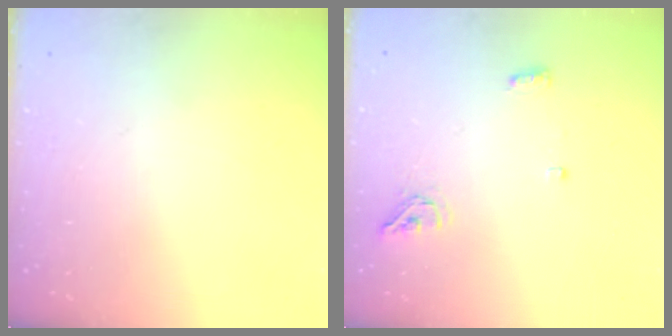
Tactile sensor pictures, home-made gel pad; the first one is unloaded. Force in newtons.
{"total": 4.9, "press": 4.8, "slide": 1.0}